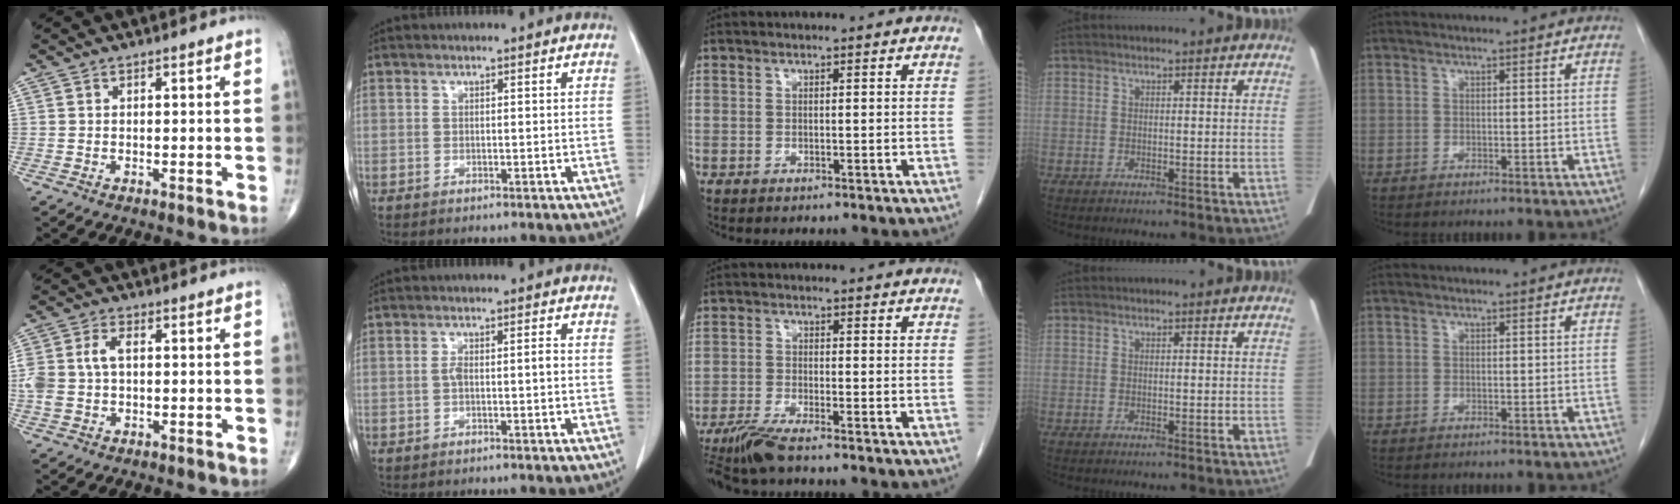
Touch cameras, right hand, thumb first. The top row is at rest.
{"thumb": {"total": 6.5, "force": [0.4, 4.0, 5.1], "torque": [-0.128, 0.018, 0.009]}, "index": {"total": 2.4, "force": [-0.4, 0.5, 2.3], "torque": [-0.041, 0.003, -0.007]}, "middle": {"total": 5.2, "force": [-4.2, -0.2, 3.0], "torque": [-0.060, -0.017, -0.082]}}